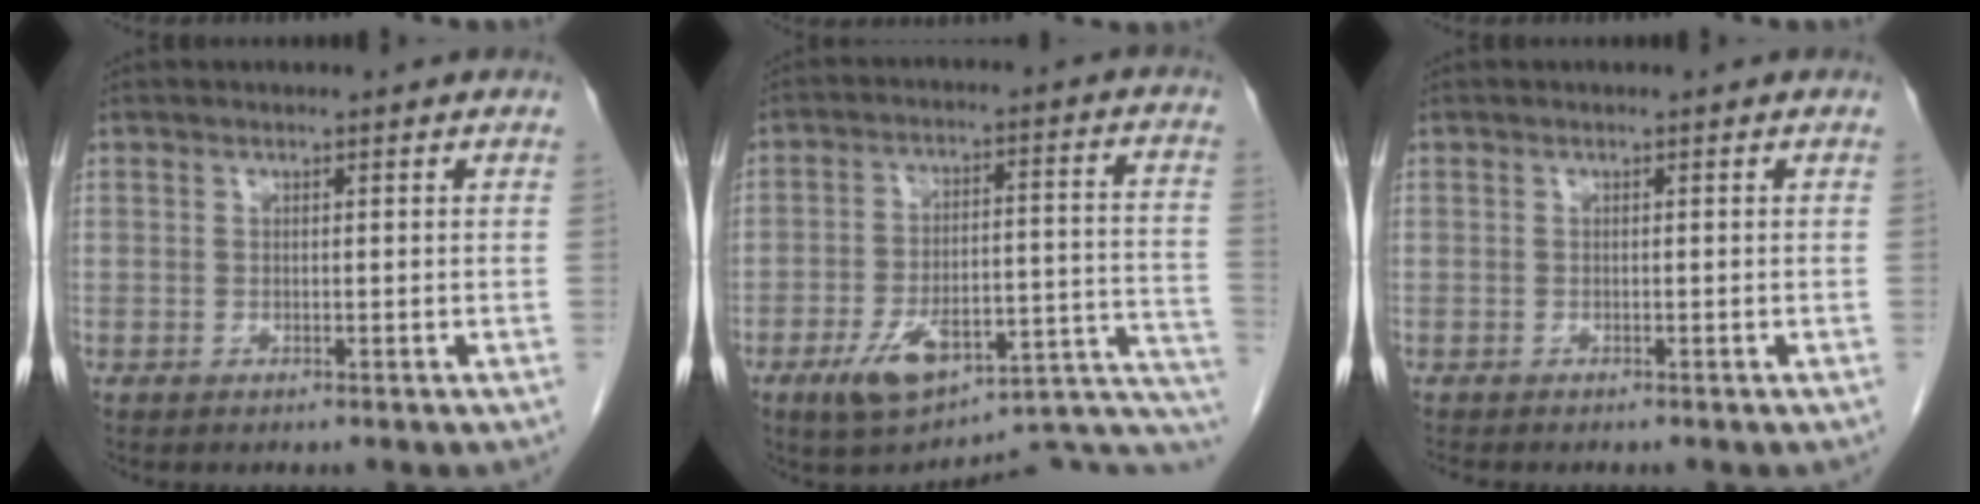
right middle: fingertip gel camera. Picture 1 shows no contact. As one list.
[{"total": 19.5, "force": [-13.9, 5.3, 12.6], "torque": [-0.107, 0.069, -0.190]}, {"total": 1.0, "force": [-0.9, 0.1, 0.3], "torque": [-0.010, -0.003, -0.015]}]